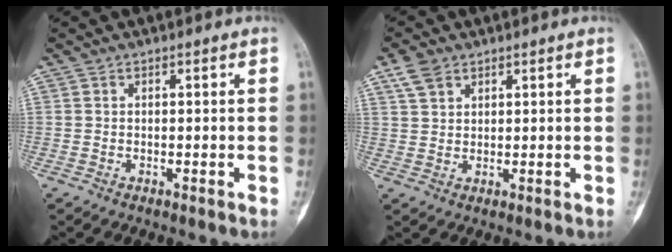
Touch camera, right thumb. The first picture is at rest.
{"total": 4.2, "force": [2.6, 2.6, 2.1], "torque": [-0.035, -0.002, 0.056]}